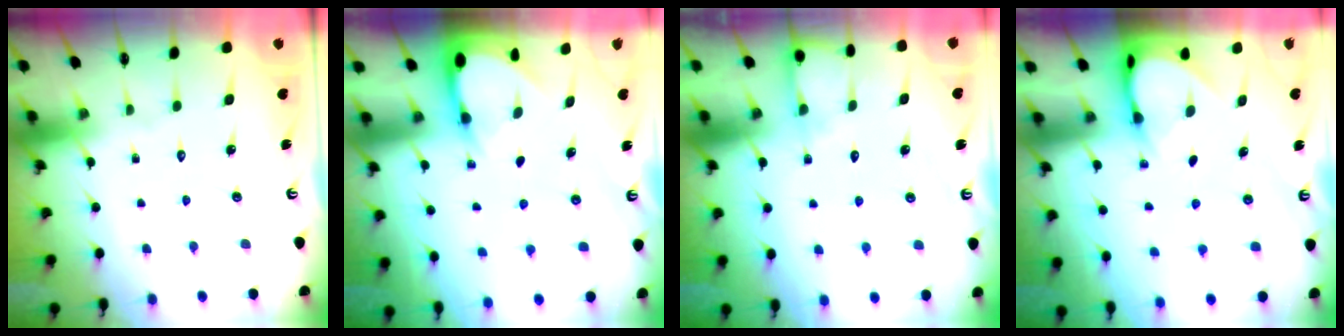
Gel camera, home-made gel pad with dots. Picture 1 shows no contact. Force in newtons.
{"total": 3.5, "press": 3.5, "slide": 0.2}
{"total": 5.7, "press": 5.7, "slide": 0.4}
{"total": 3.9, "press": 3.9, "slide": 0.3}